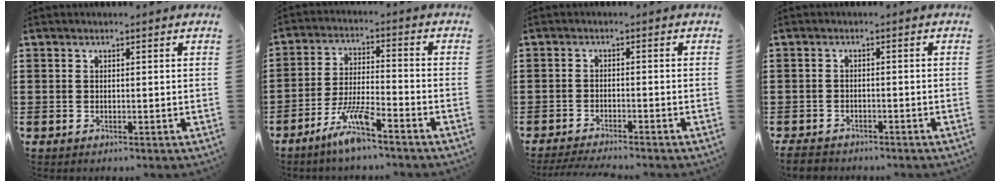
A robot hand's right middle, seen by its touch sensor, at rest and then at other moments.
{"total": 6.9, "force": [-5.1, 0.8, 4.6], "torque": [-0.100, -0.007, -0.098]}
{"total": 2.5, "force": [-2.4, -0.1, 0.7], "torque": [-0.012, 0.001, -0.048]}
{"total": 2.1, "force": [-2.0, 0.6, 0.4], "torque": [-0.019, -0.001, -0.044]}